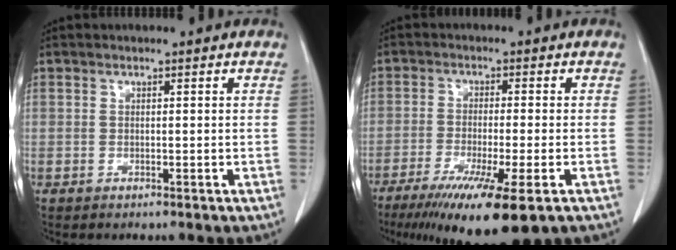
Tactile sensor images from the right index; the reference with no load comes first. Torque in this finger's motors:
{"motor_torque": [1.65, -0.49, 0.43, 0.15]}